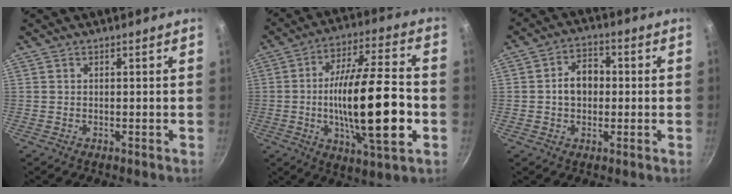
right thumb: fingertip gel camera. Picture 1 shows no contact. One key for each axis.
{"total": 22.1, "fx": -3.7, "fy": 6.5, "fz": 20.8, "tx": -0.335, "ty": 0.025, "tz": -0.061}
{"total": 7.1, "fx": 0.0, "fy": 5.4, "fz": 4.6, "tx": -0.041, "ty": 0.020, "tz": -0.006}